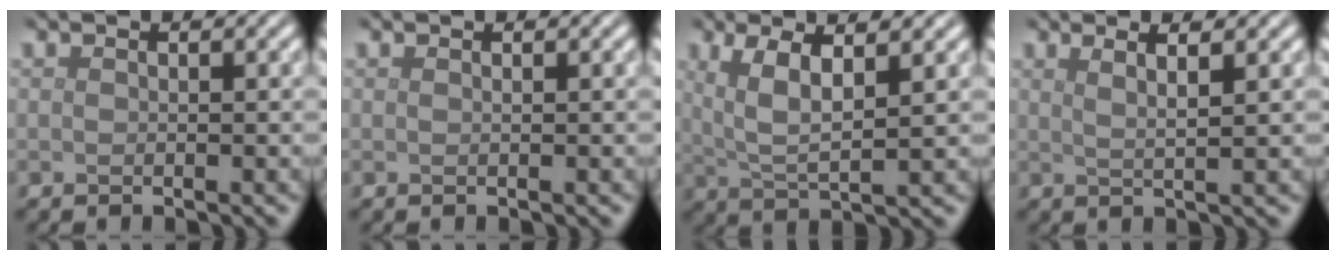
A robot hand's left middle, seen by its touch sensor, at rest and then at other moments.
{"total": 0.0}
{"total": 4.8, "force": [2.0, 1.3, 4.2], "torque": [-0.082, -0.002, 0.039]}
{"total": 3.1, "force": [1.8, 0.9, 2.4], "torque": [-0.023, 0.009, 0.003]}